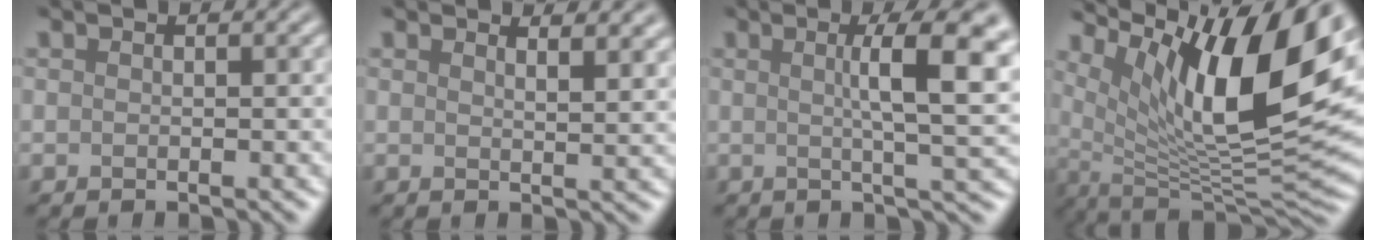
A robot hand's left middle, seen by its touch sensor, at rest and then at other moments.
{"total": 3.8, "force": [2.8, 1.4, 2.2], "torque": [-0.015, 0.017, 0.024]}
{"total": 8.5, "force": [1.7, 1.9, 8.1], "torque": [-0.101, 0.013, 0.023]}
{"total": 13.9, "force": [6.5, 4.1, 11.7], "torque": [-0.196, 0.005, 0.119]}